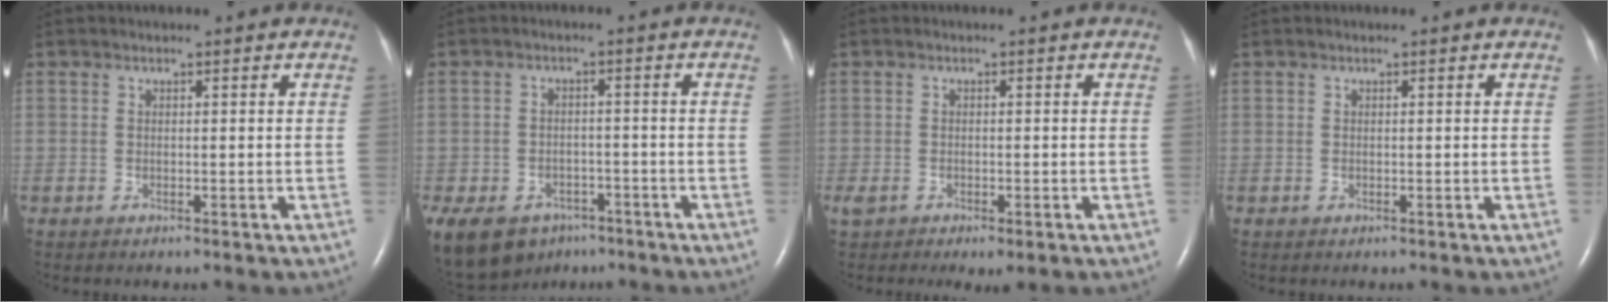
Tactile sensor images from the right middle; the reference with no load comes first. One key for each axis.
{"total": 16.3, "fx": -9.4, "fy": 11.6, "fz": 6.5, "tx": -0.193, "ty": -0.005, "tz": -0.129}
{"total": 3.7, "fx": -2.1, "fy": 1.5, "fz": 2.7, "tx": -0.050, "ty": -0.008, "tz": -0.030}
{"total": 0.0}